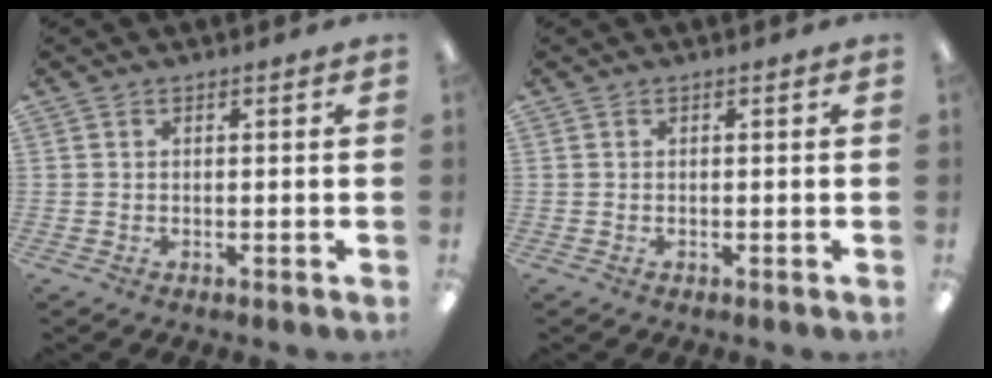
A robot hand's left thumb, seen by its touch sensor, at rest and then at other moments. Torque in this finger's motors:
{"motor_torque": [0.00, 0.00, 0.13, -0.01, 0.00]}